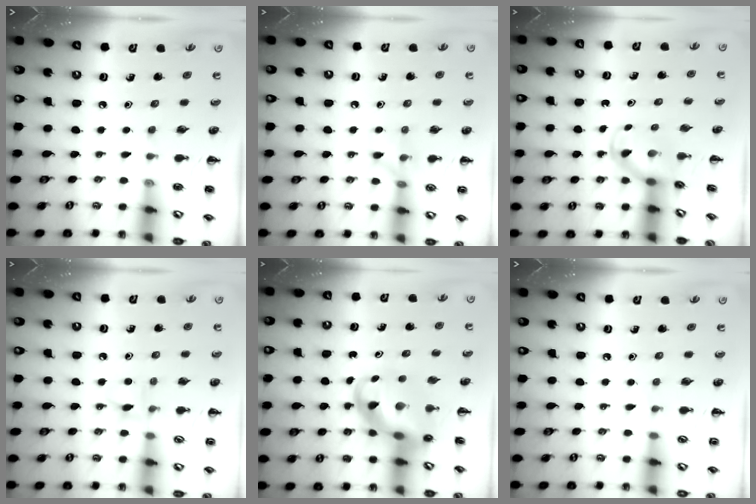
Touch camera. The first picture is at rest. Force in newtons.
{"total": 5.8, "press": 5.7, "slide": 1.0}
{"total": 3.8, "press": 3.5, "slide": 1.4}
{"total": 4.4, "press": 4.0, "slide": 1.7}
{"total": 8.5, "press": 8.2, "slide": 2.2}
{"total": 3.0, "press": 2.8, "slide": 1.0}